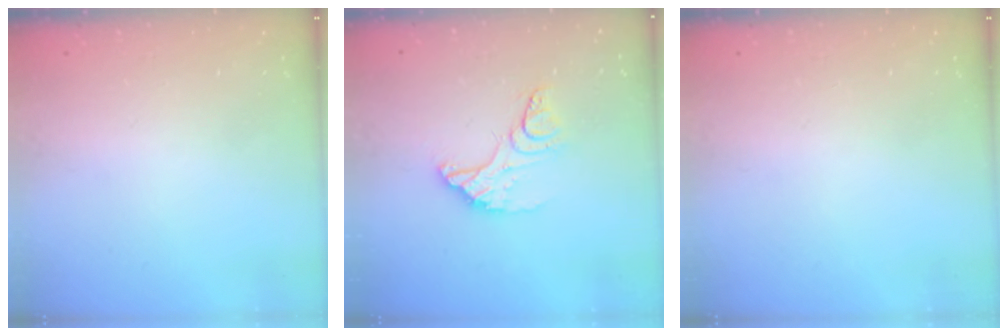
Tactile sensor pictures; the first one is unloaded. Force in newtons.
{"total": 11.9, "press": 11.8, "slide": 1.2}
{"total": 0.0}